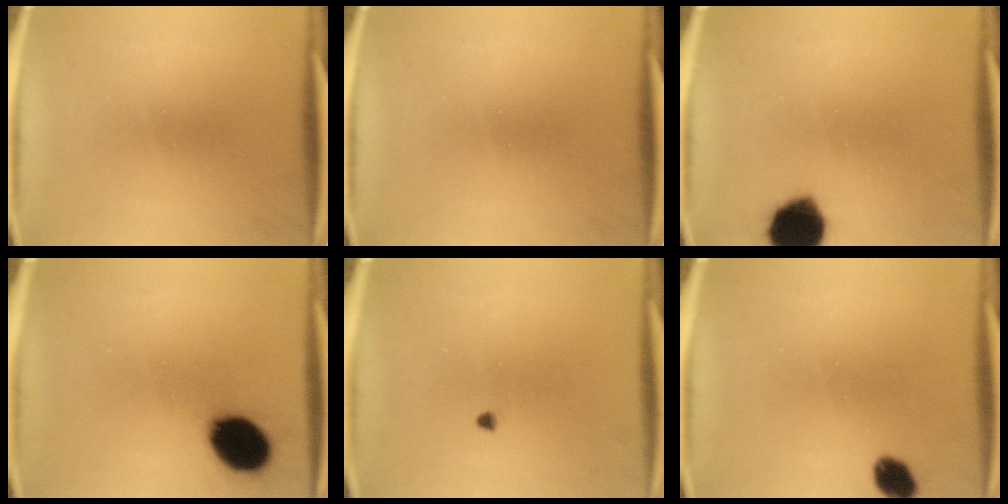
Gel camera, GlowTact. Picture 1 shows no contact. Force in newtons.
{"total": 0.0}
{"total": 13.1}
{"total": 13.0}
{"total": 0.7}
{"total": 4.3}